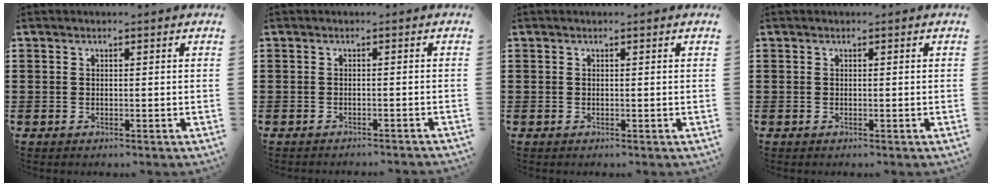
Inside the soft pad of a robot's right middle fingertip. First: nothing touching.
{"total": 0.9, "force": [-0.9, -0.2, 0.1], "torque": [-0.004, -0.001, -0.018]}
{"total": 0.0}
{"total": 0.0}